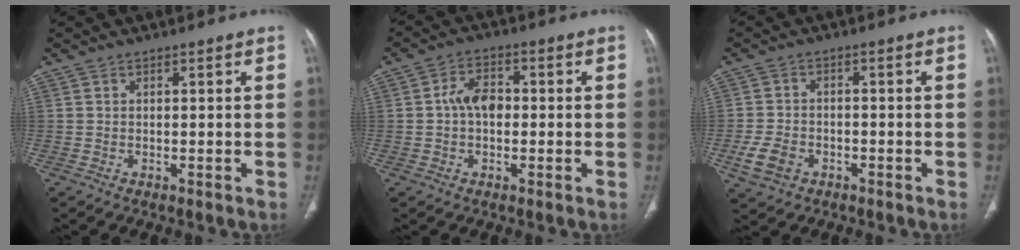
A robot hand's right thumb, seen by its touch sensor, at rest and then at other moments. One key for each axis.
{"total": 5.6, "fx": 0.0, "fy": 3.8, "fz": 4.1, "tx": -0.055, "ty": 0.017, "tz": -0.011}
{"total": 5.7, "fx": -2.5, "fy": 4.1, "fz": 3.1, "tx": -0.066, "ty": 0.013, "tz": -0.041}